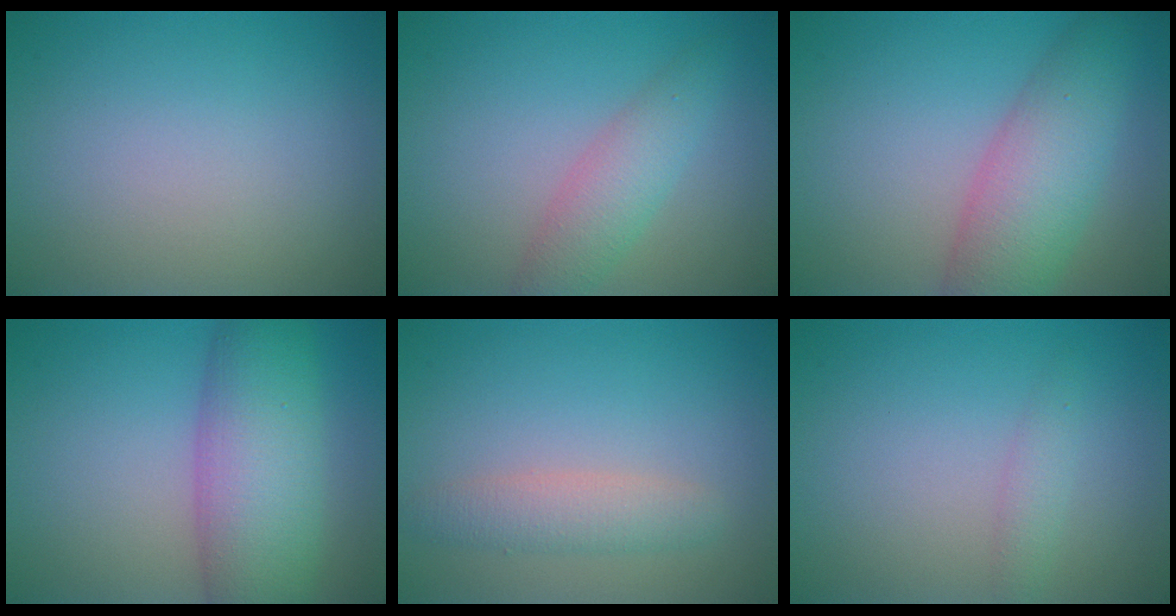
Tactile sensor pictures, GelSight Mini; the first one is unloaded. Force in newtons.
{"total": 3.3, "press": 3.3, "slide": 0.1}
{"total": 6.7, "press": 6.7, "slide": 0.3}
{"total": 8.5, "press": 8.5, "slide": 0.2}
{"total": 2.6, "press": 2.6, "slide": 0.1}
{"total": 1.3, "press": 1.3, "slide": 0.0}